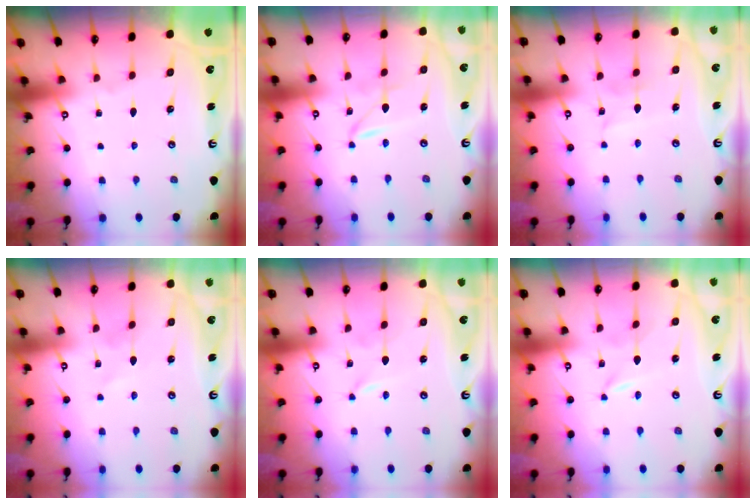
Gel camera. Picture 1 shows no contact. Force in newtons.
{"total": 1.9, "press": 1.9, "slide": 0.2}
{"total": 5.3, "press": 5.3, "slide": 0.4}
{"total": 0.6, "press": 0.6, "slide": 0.1}
{"total": 0.0}
{"total": 0.0}